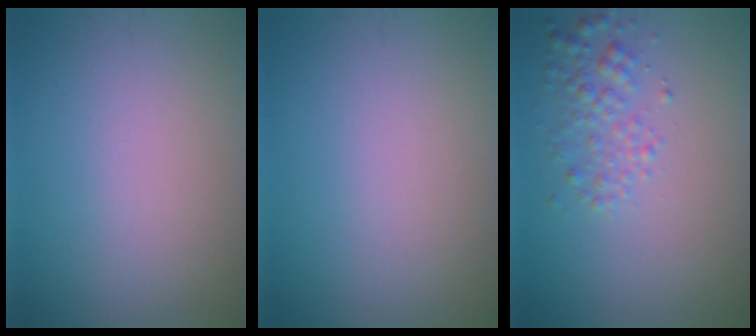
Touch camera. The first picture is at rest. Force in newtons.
{"total": 0.0}
{"total": 2.3, "press": 2.3, "slide": 0.0}